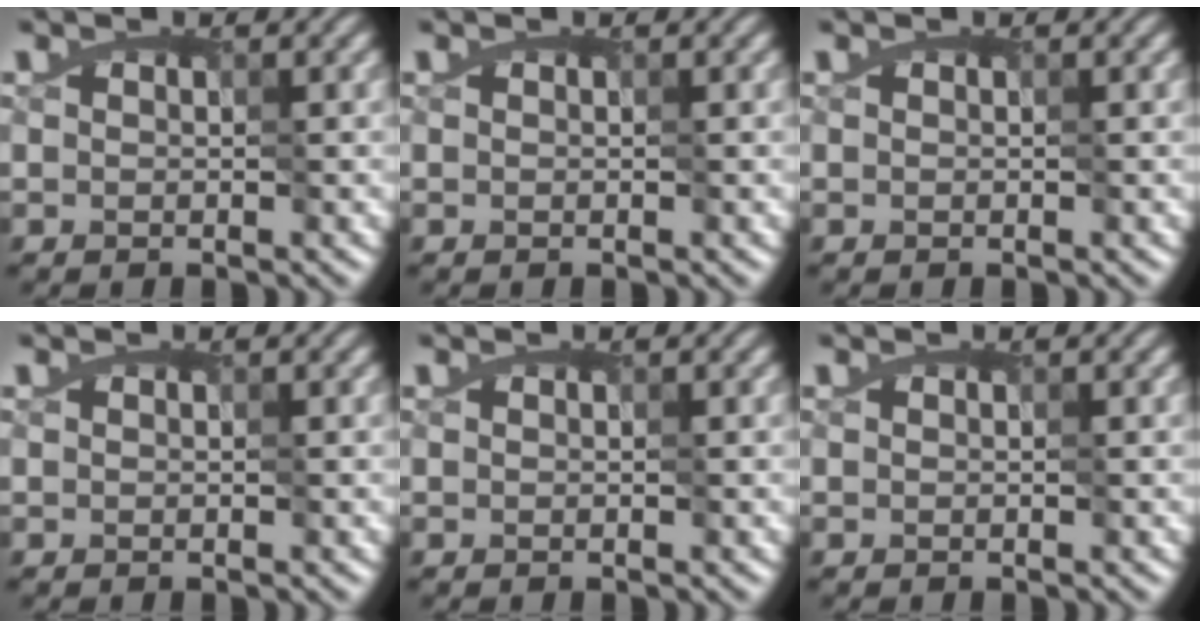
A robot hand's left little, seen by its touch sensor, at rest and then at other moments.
{"total": 0.0}
{"total": 0.0}
{"total": 0.0}
{"total": 0.0}
{"total": 0.0}